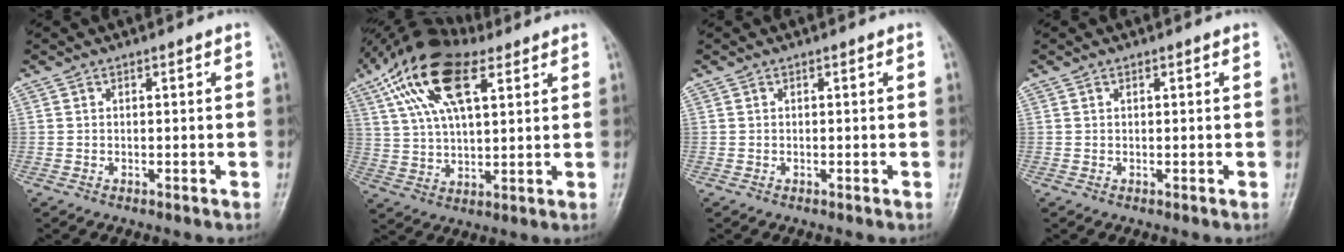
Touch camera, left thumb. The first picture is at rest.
{"total": 17.5, "force": [8.4, 7.8, 13.2], "torque": [-0.240, 0.004, 0.151]}
{"total": 0.0}
{"total": 0.5, "force": [0.3, 0.3, 0.3], "torque": [-0.006, 0.000, 0.004]}